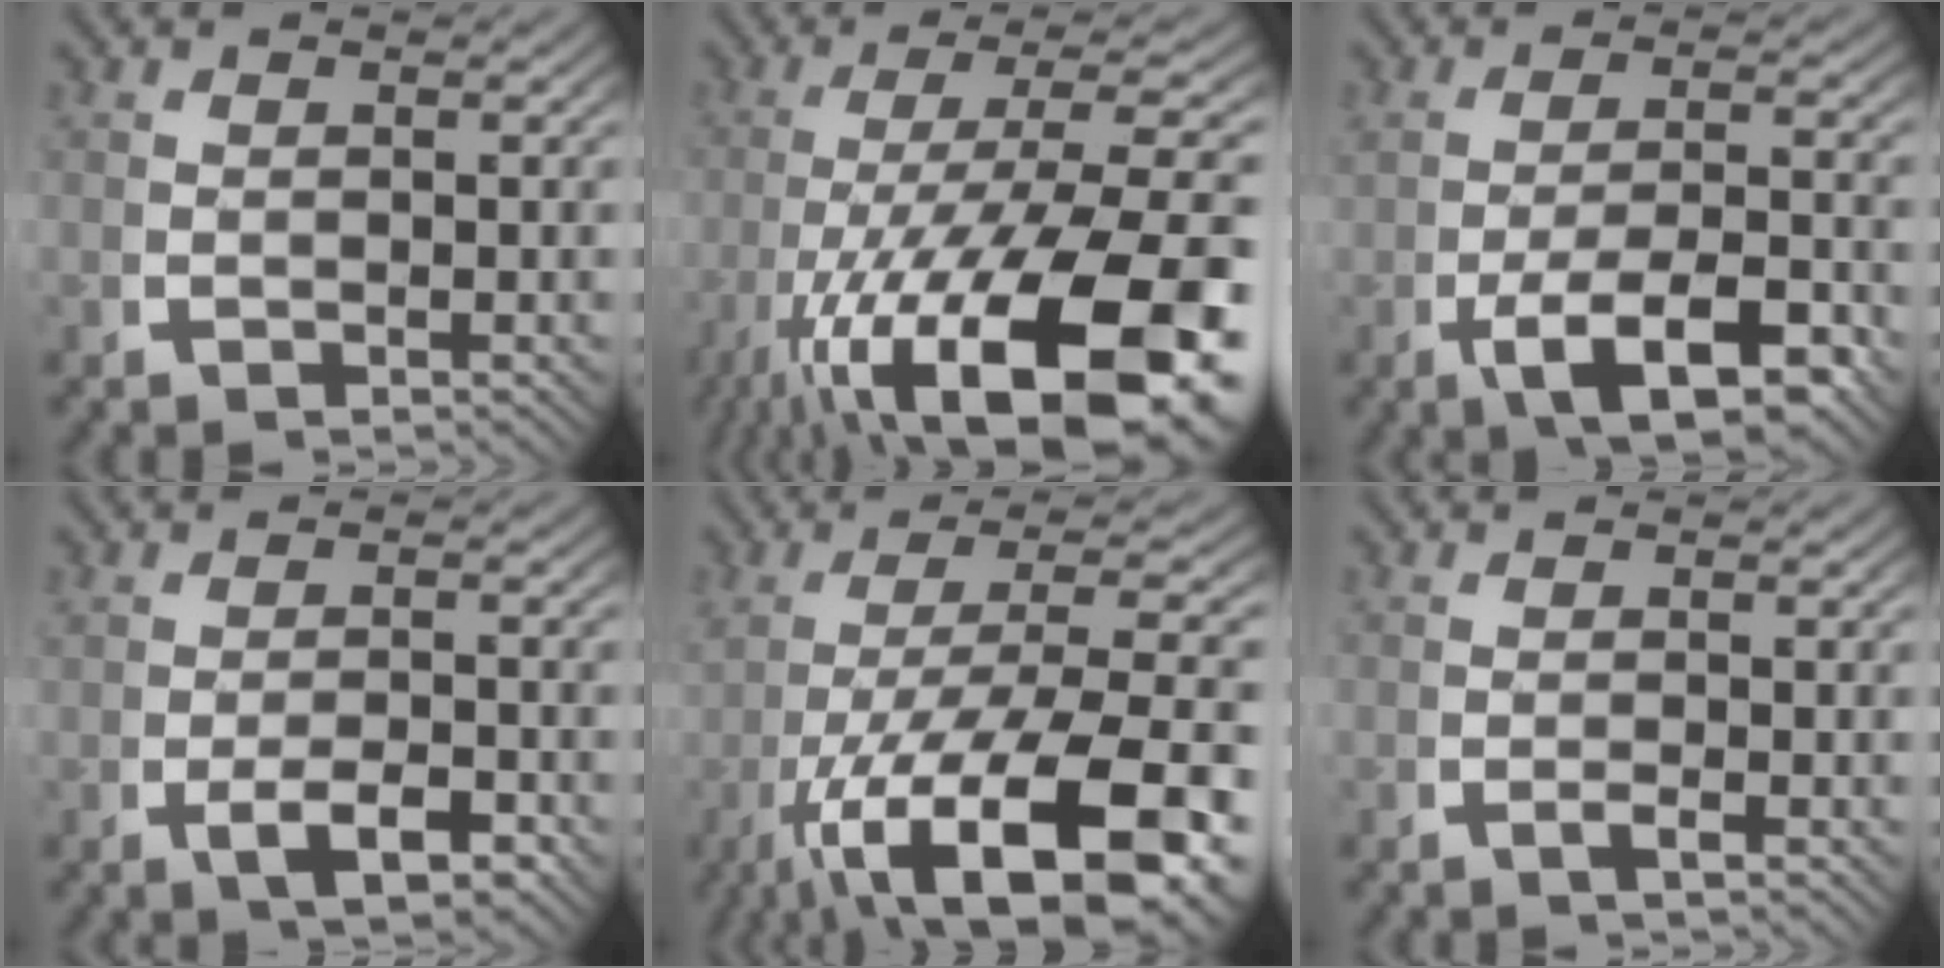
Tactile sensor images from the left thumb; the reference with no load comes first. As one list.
[{"total": 16.3, "force": [-5.4, 7.7, 13.3], "torque": [-0.258, -0.055, -0.045]}, {"total": 7.2, "force": [-2.3, 2.4, 6.4], "torque": [-0.117, -0.013, -0.021]}, {"total": 3.3, "force": [-0.9, 1.2, 3.0], "torque": [-0.049, 0.000, -0.013]}, {"total": 13.3, "force": [-4.0, 5.7, 11.3], "torque": [-0.217, -0.039, -0.029]}, {"total": 1.5, "force": [-0.4, -0.2, 1.4], "torque": [-0.018, 0.006, -0.011]}]